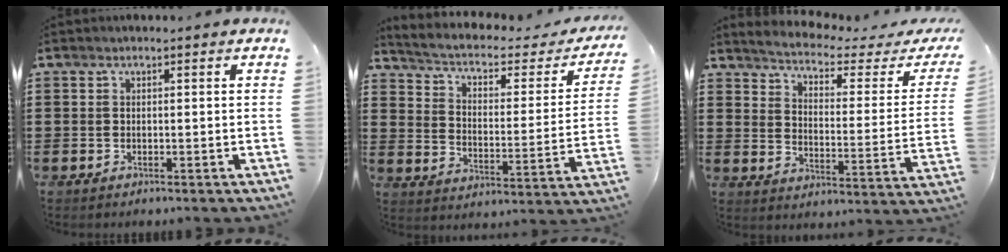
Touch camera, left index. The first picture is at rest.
{"total": 3.4, "force": [2.1, 1.2, 2.4], "torque": [-0.061, -0.020, 0.024]}
{"total": 3.0, "force": [2.5, 0.0, 1.6], "torque": [-0.051, -0.030, 0.031]}